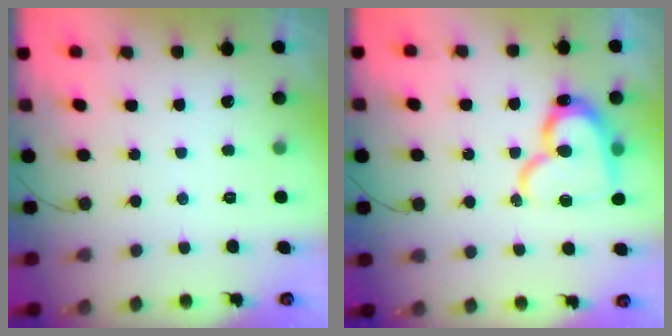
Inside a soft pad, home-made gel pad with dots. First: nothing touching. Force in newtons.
{"total": 15.2, "press": 15.2, "slide": 0.7}